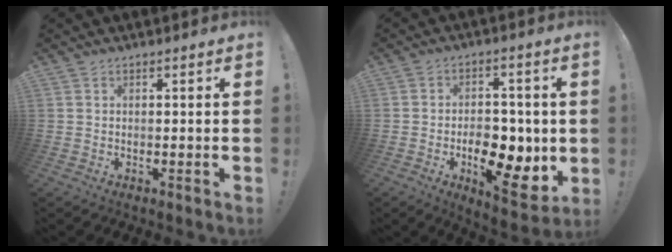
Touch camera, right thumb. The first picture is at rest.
{"total": 14.6, "force": [-3.6, 8.7, 11.1], "torque": [-0.132, 0.008, -0.052]}